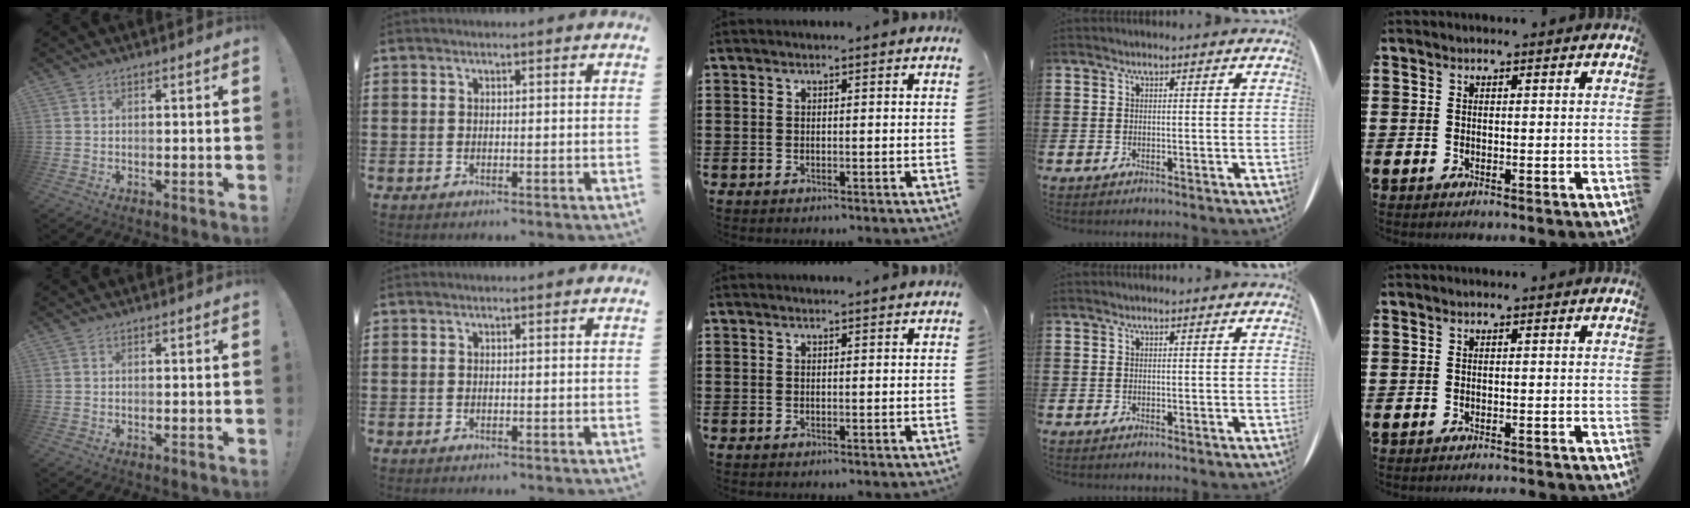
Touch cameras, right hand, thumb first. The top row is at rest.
{"middle": {"total": 0.6, "force": [0.6, 0.0, 0.1], "torque": [-0.003, -0.003, 0.012]}}